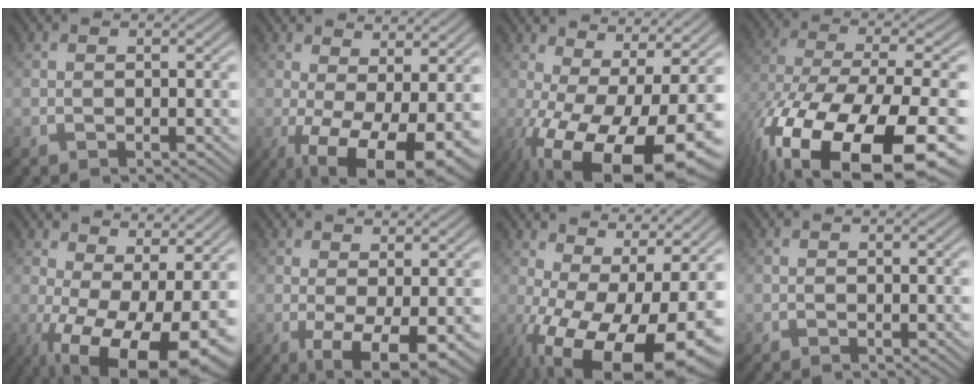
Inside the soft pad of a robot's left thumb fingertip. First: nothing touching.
{"total": 11.6, "force": [-2.1, 4.7, 10.4], "torque": [-0.159, -0.001, -0.025]}
{"total": 17.8, "force": [-5.8, 6.8, 15.5], "torque": [-0.253, -0.022, -0.083]}
{"total": 20.1, "force": [-11.6, 7.4, 14.6], "torque": [-0.268, -0.064, -0.160]}
{"total": 16.2, "force": [-2.1, 6.9, 14.5], "torque": [-0.214, -0.016, -0.015]}
{"total": 5.8, "force": [-0.4, 2.0, 5.4], "torque": [-0.094, -0.009, -0.006]}
{"total": 18.3, "force": [-3.8, 8.1, 15.9], "torque": [-0.226, -0.020, -0.042]}
{"total": 0.0}